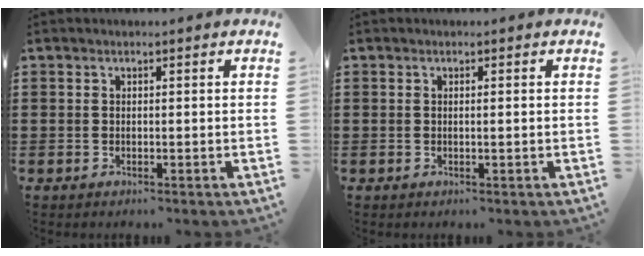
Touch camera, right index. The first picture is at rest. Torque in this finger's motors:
{"motor_torque": [0.40, 0.52, -0.01, -0.01]}